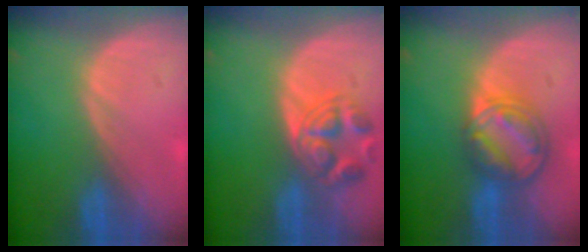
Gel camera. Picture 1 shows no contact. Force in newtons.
{"total": 6.0, "press": 6.0, "slide": 0.4}
{"total": 8.2, "press": 6.9, "slide": 4.4}